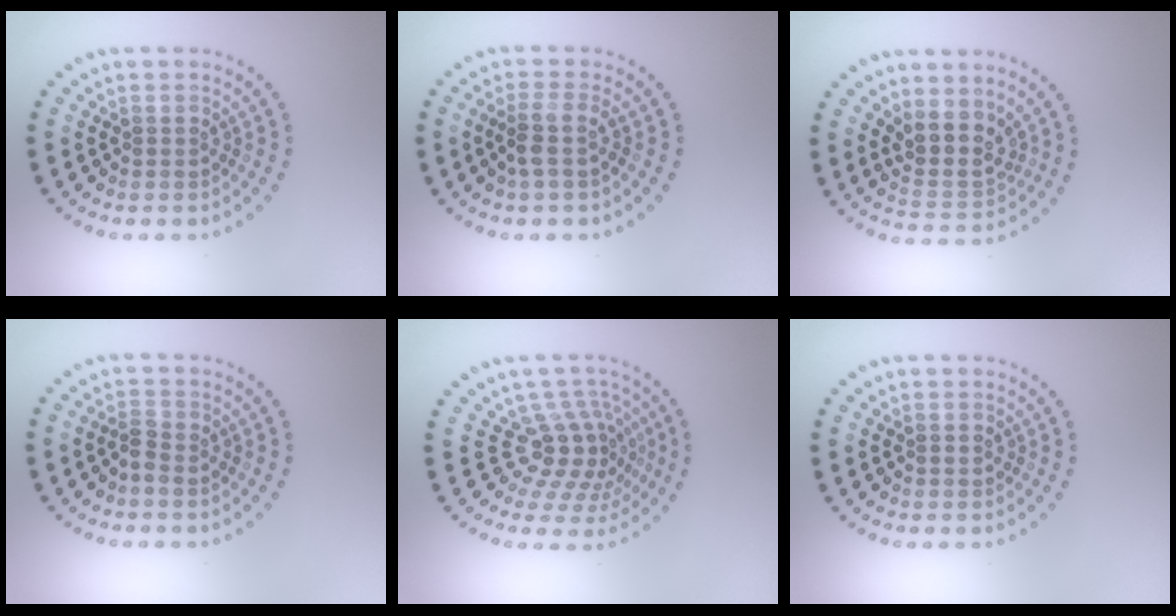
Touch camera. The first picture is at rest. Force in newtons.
{"total": 2.2, "press": 1.8, "slide": 1.2}
{"total": 3.6, "press": 3.0, "slide": 2.0}
{"total": 1.3, "press": 1.2, "slide": 0.6}
{"total": 4.4, "press": 3.1, "slide": 3.1}
{"total": 0.9, "press": 0.9, "slide": 0.1}